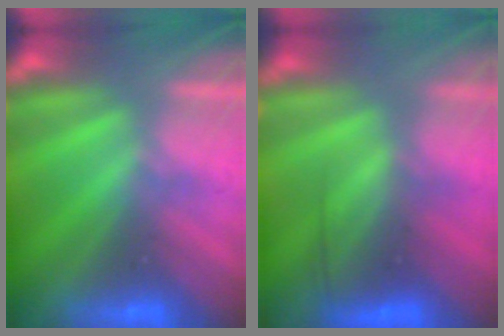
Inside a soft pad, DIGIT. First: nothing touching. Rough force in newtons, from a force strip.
{"total": 8.8}